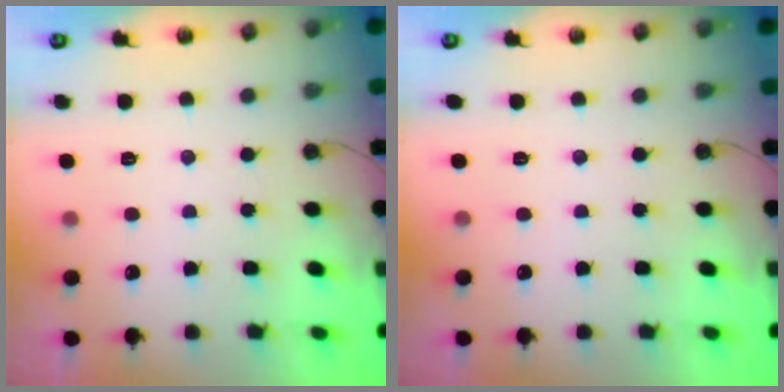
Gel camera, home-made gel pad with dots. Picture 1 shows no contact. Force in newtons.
{"total": 0.0}